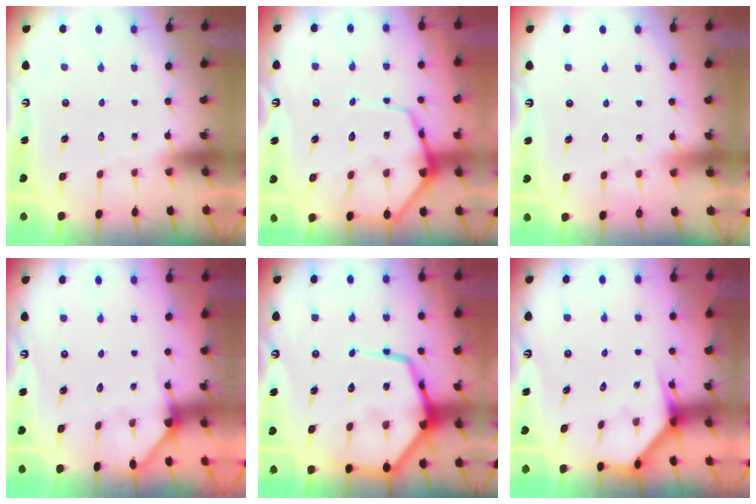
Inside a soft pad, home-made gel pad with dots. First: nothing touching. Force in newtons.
{"total": 11.5, "press": 11.4, "slide": 1.1}
{"total": 2.5, "press": 2.5, "slide": 0.3}
{"total": 4.4, "press": 4.3, "slide": 0.5}
{"total": 17.9, "press": 17.8, "slide": 1.8}
{"total": 3.8, "press": 3.8, "slide": 0.2}